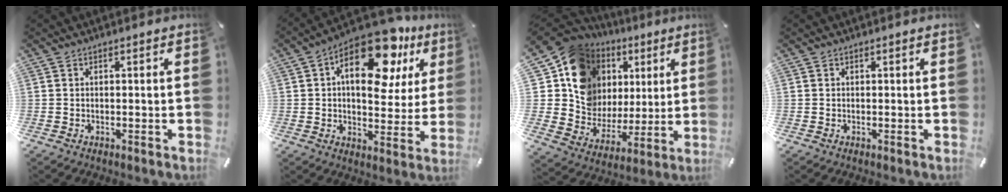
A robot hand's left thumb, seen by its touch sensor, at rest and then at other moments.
{"total": 19.0, "force": [9.7, 9.5, 13.3], "torque": [-0.196, -0.049, 0.160]}
{"total": 15.9, "force": [6.7, 13.5, 5.1], "torque": [-0.088, -0.051, 0.138]}
{"total": 0.0}